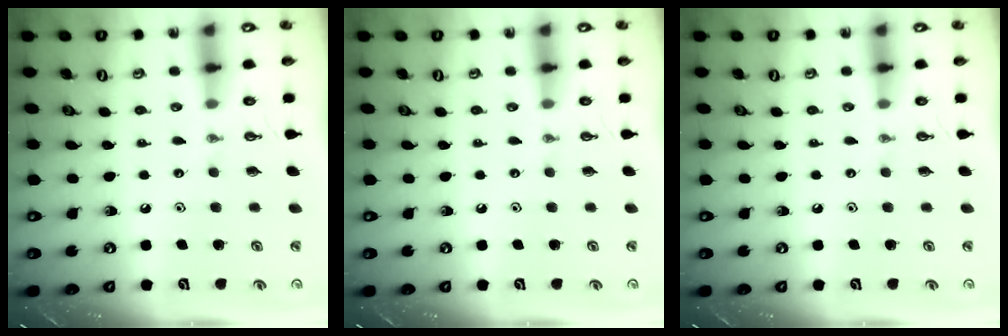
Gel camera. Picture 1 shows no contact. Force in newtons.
{"total": 0.0}
{"total": 0.0}